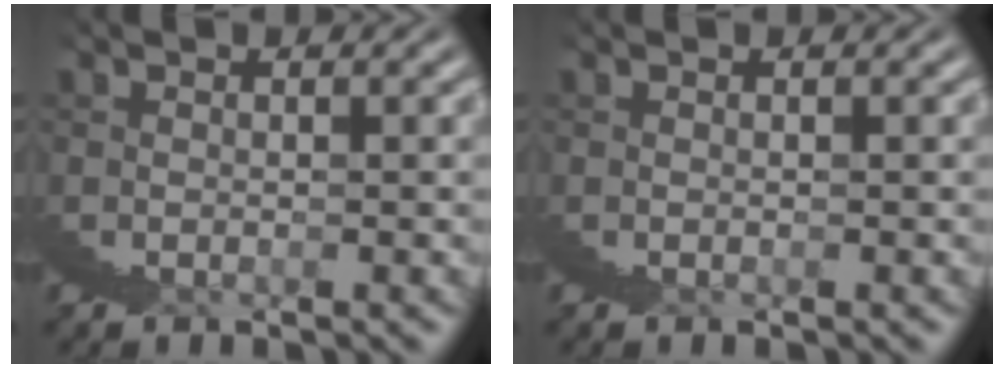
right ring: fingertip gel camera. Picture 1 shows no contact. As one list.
[{"total": 0.0}]